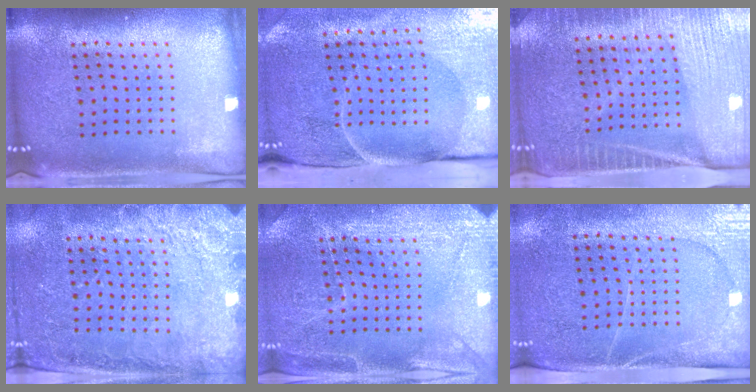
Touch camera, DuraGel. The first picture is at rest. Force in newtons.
{"total": 5.1, "press": 4.1, "slide": 3.1}
{"total": 4.1, "press": 3.7, "slide": 1.8}
{"total": 2.5, "press": 2.4, "slide": 0.7}
{"total": 2.9, "press": 2.9, "slide": 0.2}
{"total": 3.0, "press": 2.8, "slide": 1.1}